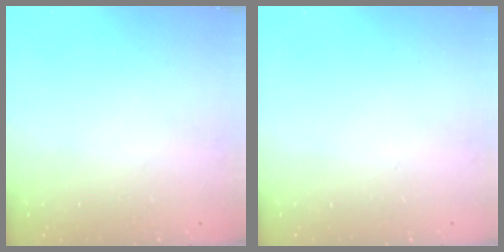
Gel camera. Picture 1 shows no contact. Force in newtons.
{"total": 0.0}